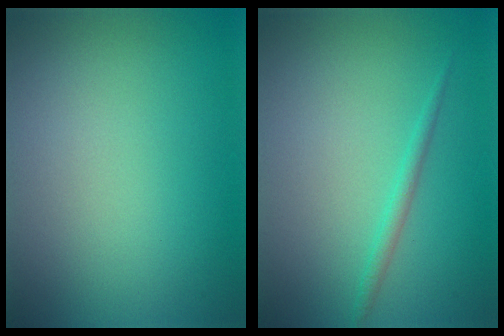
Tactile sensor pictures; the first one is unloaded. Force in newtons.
{"total": 1.2, "press": 1.2, "slide": 0.1}